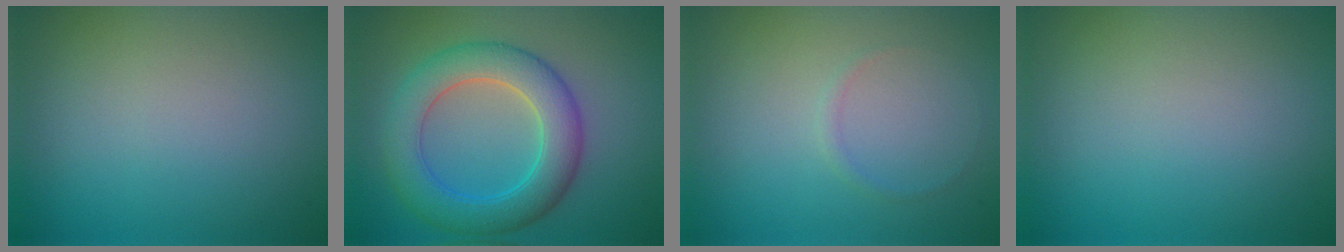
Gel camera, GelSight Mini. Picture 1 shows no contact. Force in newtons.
{"total": 6.5, "press": 6.5, "slide": 0.2}
{"total": 0.6, "press": 0.6, "slide": 0.1}
{"total": 0.0}